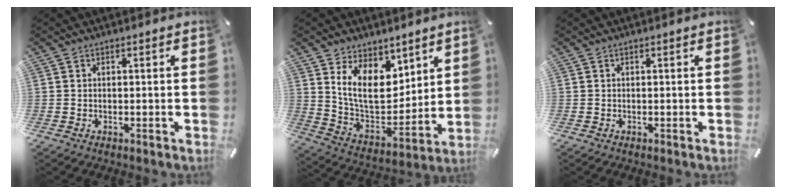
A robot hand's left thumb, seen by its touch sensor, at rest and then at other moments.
{"total": 13.0, "force": [7.1, 8.7, 6.6], "torque": [-0.138, -0.052, 0.139]}
{"total": 0.0}